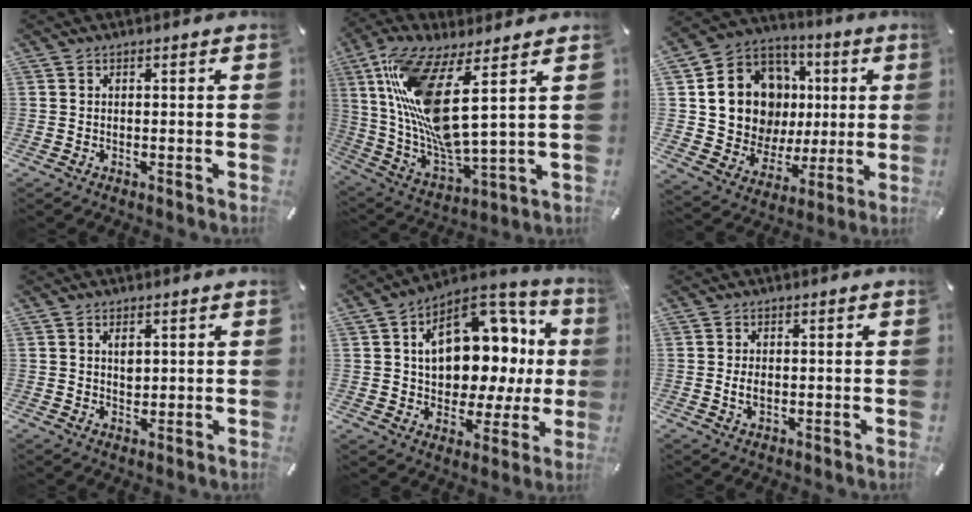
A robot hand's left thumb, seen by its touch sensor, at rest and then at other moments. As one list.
[{"total": 17.4, "force": [6.5, 4.3, 15.6], "torque": [-0.354, -0.048, 0.097]}, {"total": 16.2, "force": [3.7, 13.7, 7.8], "torque": [-0.142, -0.025, 0.085]}, {"total": 2.5, "force": [0.8, 1.8, 1.6], "torque": [-0.021, -0.002, 0.010]}, {"total": 19.1, "force": [4.5, 12.9, 13.4], "torque": [-0.185, -0.028, 0.081]}, {"total": 2.7, "force": [-0.2, 1.6, 2.1], "torque": [-0.048, 0.001, -0.007]}]